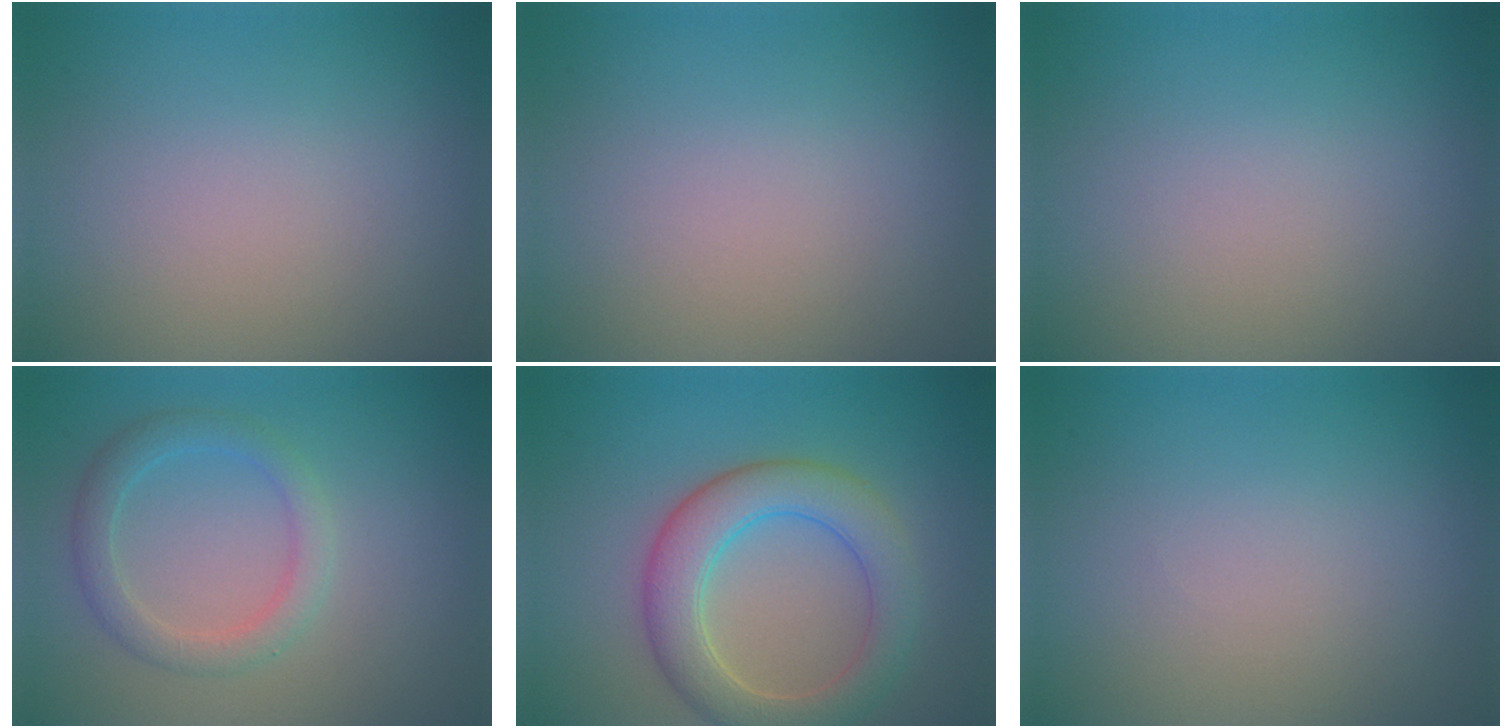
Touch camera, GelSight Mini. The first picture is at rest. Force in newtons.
{"total": 0.0}
{"total": 0.0}
{"total": 2.7, "press": 2.7, "slide": 0.1}
{"total": 5.7, "press": 5.7, "slide": 0.2}
{"total": 0.0}